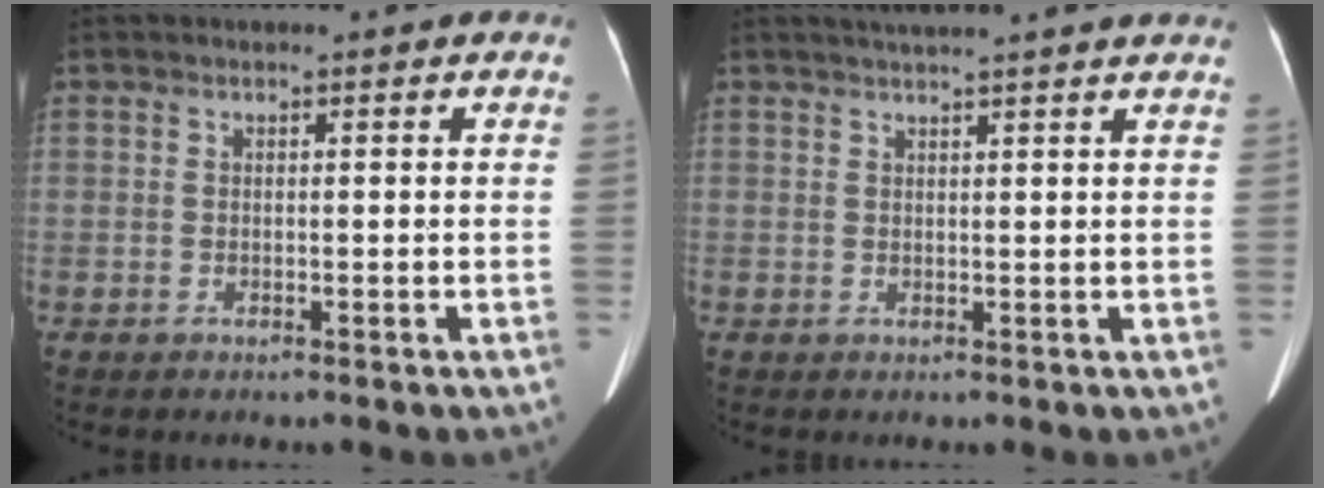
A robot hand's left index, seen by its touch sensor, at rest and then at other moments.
{"total": 8.3, "force": [7.4, -0.4, 3.6], "torque": [-0.049, 0.029, 0.083]}